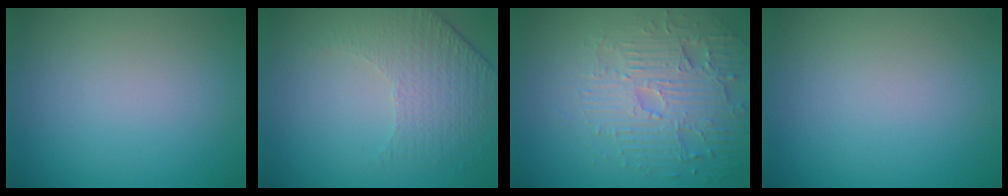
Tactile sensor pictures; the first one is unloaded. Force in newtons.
{"total": 4.7, "press": 3.1, "slide": 3.5}
{"total": 5.1, "press": 4.5, "slide": 2.5}
{"total": 0.0}